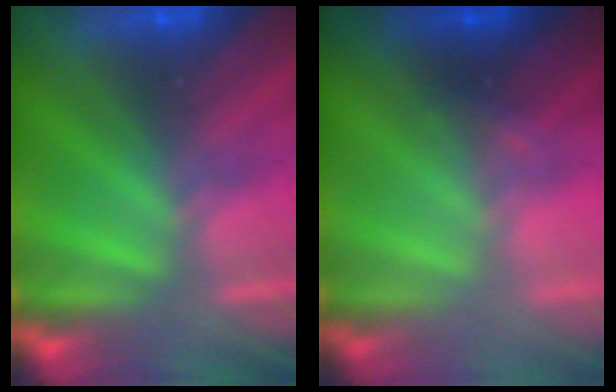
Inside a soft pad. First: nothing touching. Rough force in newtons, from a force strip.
{"total": 1.6}